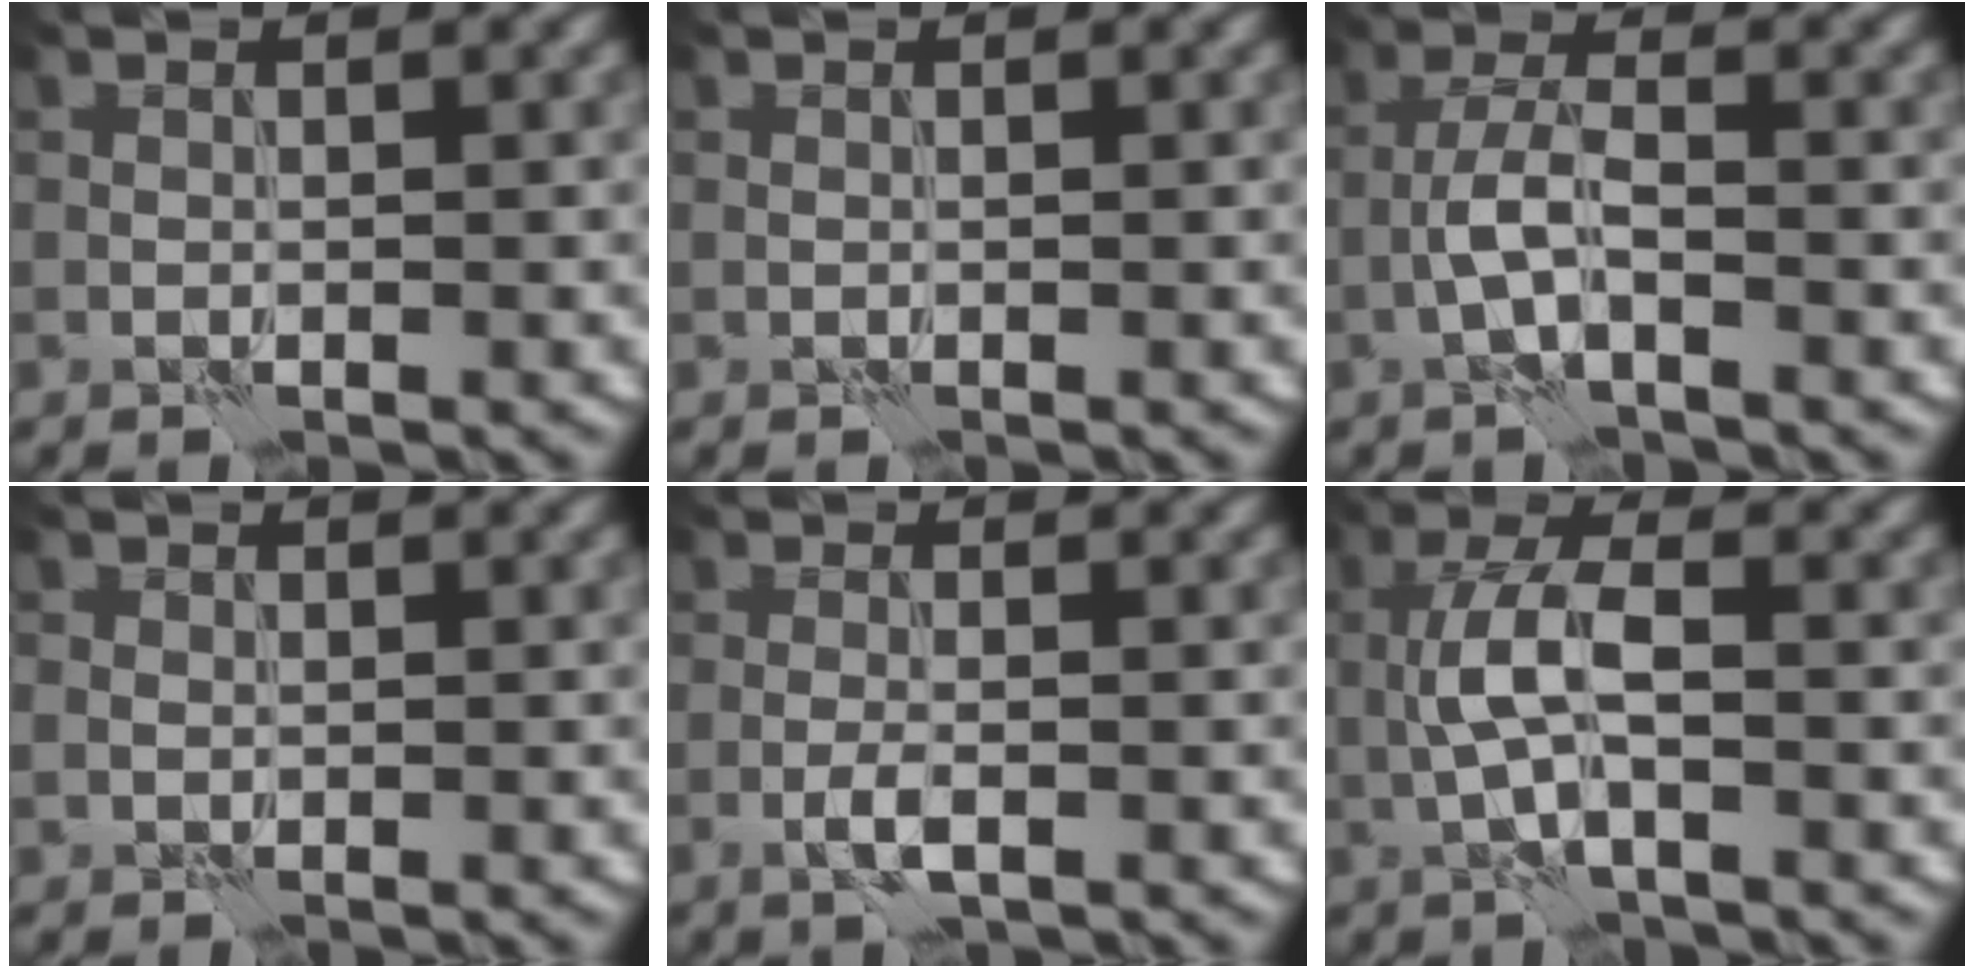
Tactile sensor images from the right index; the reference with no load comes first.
{"total": 0.0}
{"total": 2.9, "force": [-1.1, 0.8, 2.5], "torque": [-0.055, 0.008, -0.029]}
{"total": 1.0, "force": [0.1, 1.0, 0.2], "torque": [0.002, -0.003, 0.001]}
{"total": 1.6, "force": [-0.6, 0.5, 1.4], "torque": [-0.033, 0.000, -0.017]}
{"total": 4.4, "force": [-0.5, 1.5, 4.1], "torque": [-0.089, 0.010, -0.015]}